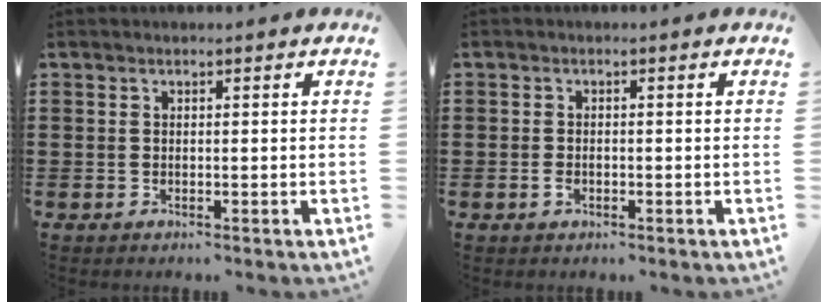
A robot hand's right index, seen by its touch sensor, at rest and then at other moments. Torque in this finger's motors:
{"motor_torque": [1.62, 0.52, 0.28, 0.06]}